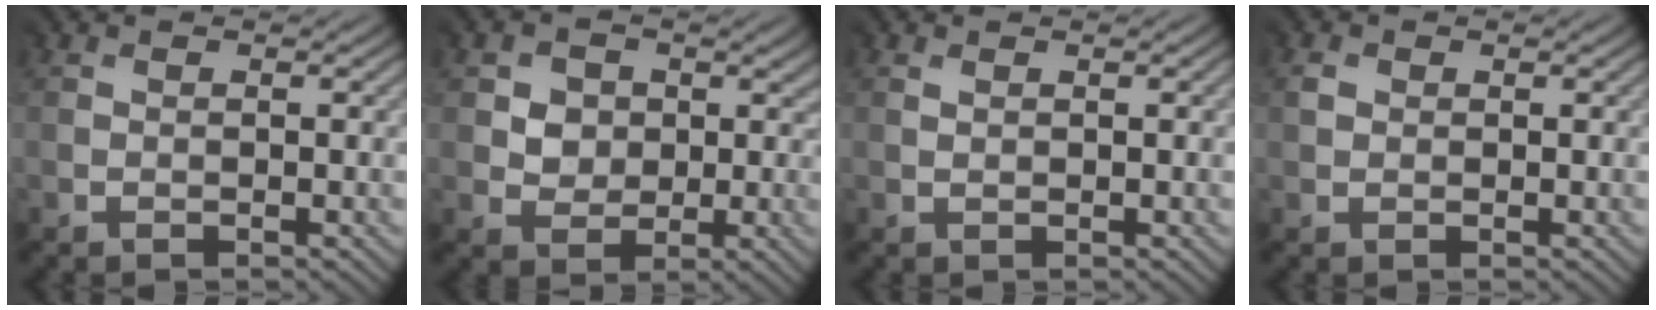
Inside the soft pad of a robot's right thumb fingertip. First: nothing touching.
{"total": 4.7, "force": [0.8, 4.4, 1.6], "torque": [-0.041, -0.008, 0.005]}
{"total": 0.6, "force": [0.6, 0.2, 0.2], "torque": [-0.009, 0.000, 0.014]}
{"total": 1.1, "force": [0.6, 0.9, -0.1], "torque": [-0.006, -0.005, 0.006]}